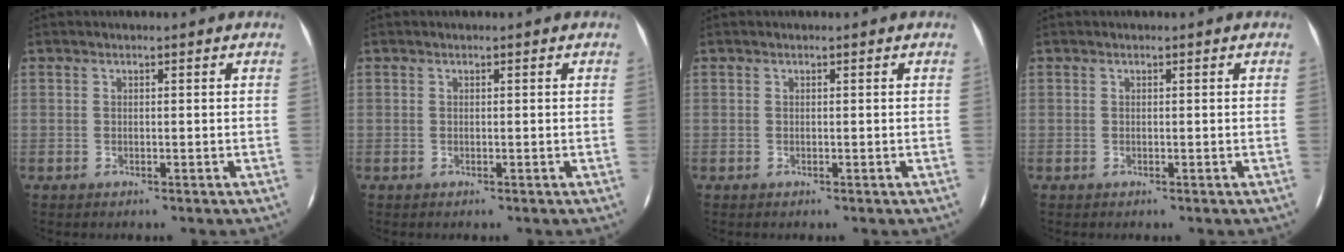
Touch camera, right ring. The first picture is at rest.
{"total": 0.0}
{"total": 0.0}
{"total": 0.0}